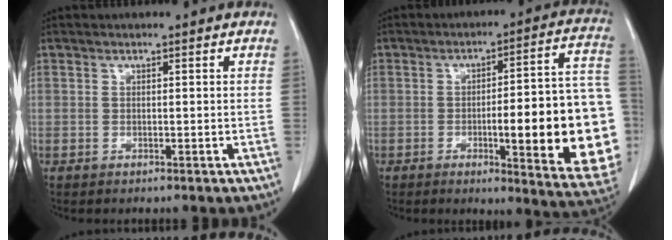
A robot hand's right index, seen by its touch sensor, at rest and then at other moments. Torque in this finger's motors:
{"motor_torque": [2.14, 0.00, 1.05, 0.13]}